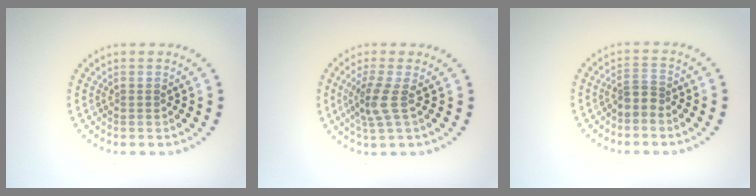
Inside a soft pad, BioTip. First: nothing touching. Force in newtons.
{"total": 2.6, "press": 2.0, "slide": 1.5}
{"total": 1.9, "press": 1.3, "slide": 1.3}